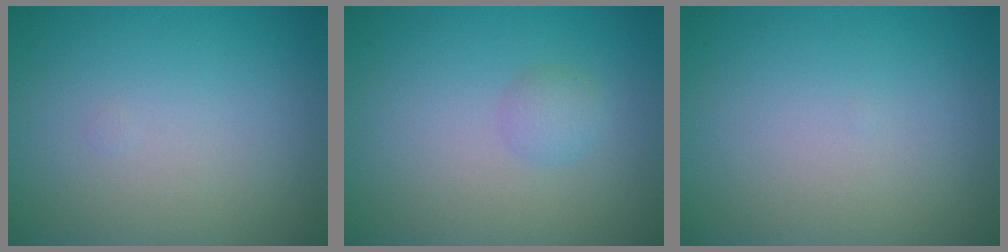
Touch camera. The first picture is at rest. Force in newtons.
{"total": 1.3, "press": 1.3, "slide": 0.1}
{"total": 0.0}